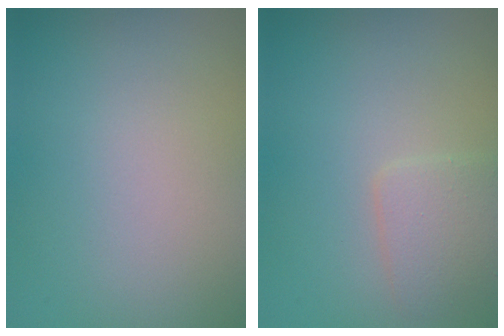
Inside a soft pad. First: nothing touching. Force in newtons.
{"total": 2.2, "press": 2.2, "slide": 0.1}